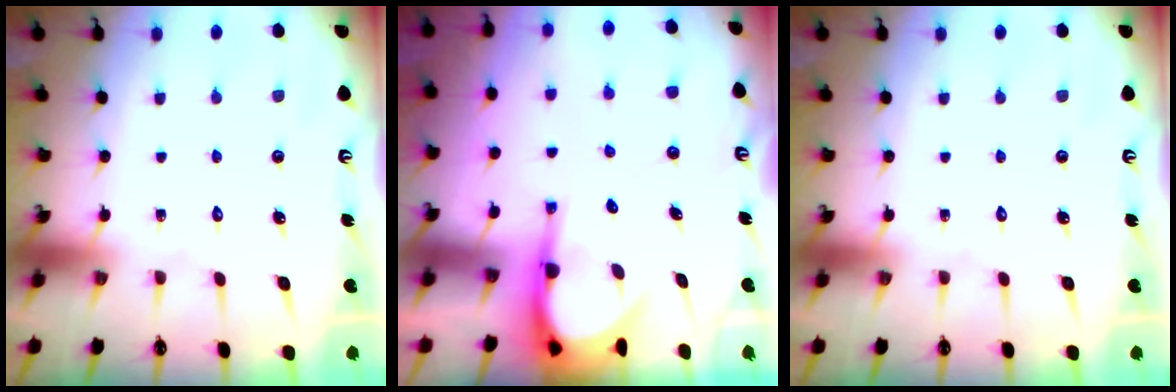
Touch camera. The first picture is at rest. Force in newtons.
{"total": 5.8, "press": 5.8, "slide": 0.6}
{"total": 0.0}